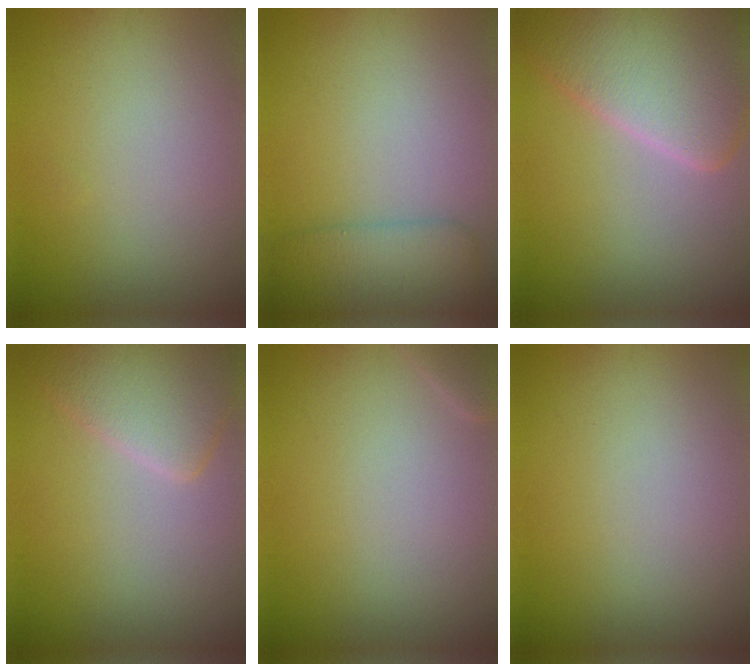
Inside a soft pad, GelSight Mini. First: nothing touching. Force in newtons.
{"total": 3.8, "press": 3.8, "slide": 0.1}
{"total": 8.6, "press": 8.6, "slide": 0.7}
{"total": 4.5, "press": 4.5, "slide": 0.3}
{"total": 1.1, "press": 1.1, "slide": 0.1}
{"total": 0.0}